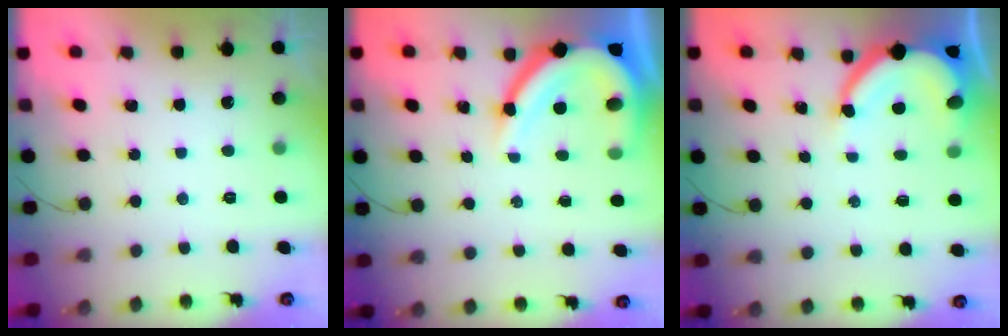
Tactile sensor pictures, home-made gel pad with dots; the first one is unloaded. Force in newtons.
{"total": 14.0, "press": 13.9, "slide": 1.3}
{"total": 8.0, "press": 8.0, "slide": 0.7}